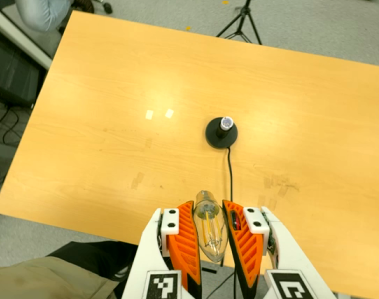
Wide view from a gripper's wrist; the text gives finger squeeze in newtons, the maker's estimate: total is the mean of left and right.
{"total": 21.4, "left": 22.8, "right": 20.0}